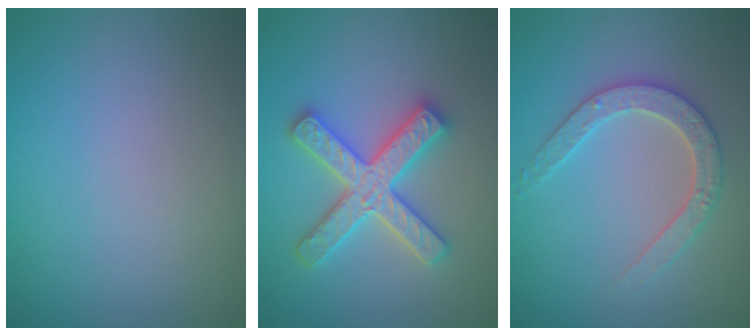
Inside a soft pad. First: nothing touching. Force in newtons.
{"total": 4.9, "press": 4.9, "slide": 0.8}
{"total": 3.0, "press": 2.9, "slide": 0.6}